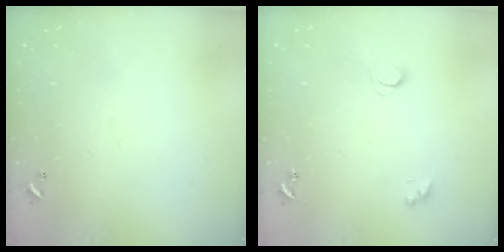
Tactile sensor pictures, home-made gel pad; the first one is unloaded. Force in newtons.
{"total": 1.7, "press": 1.7, "slide": 0.3}